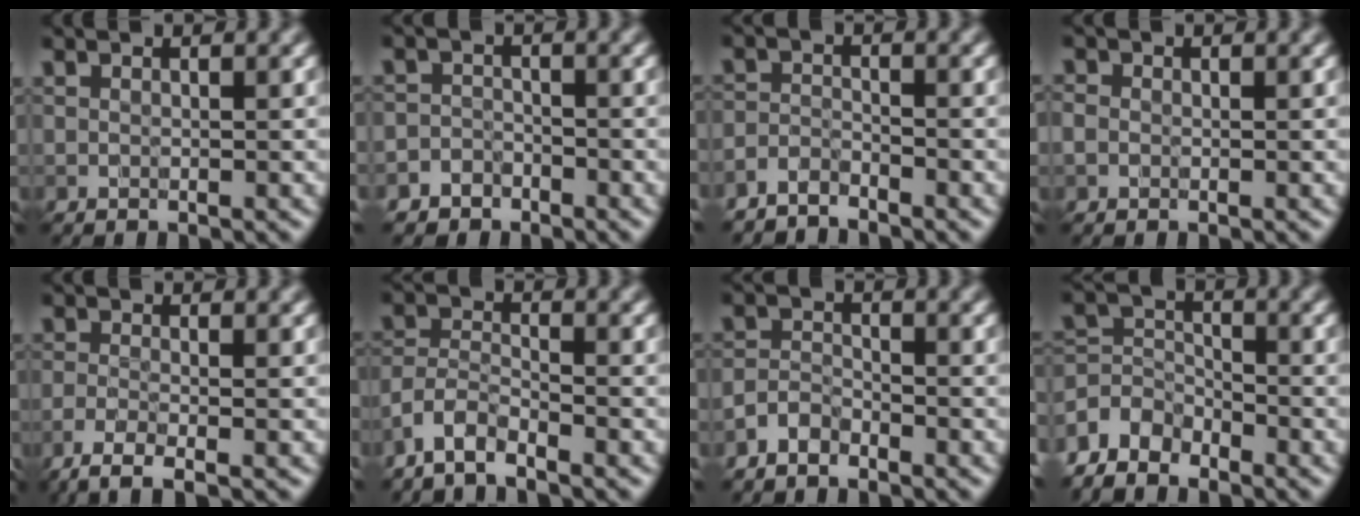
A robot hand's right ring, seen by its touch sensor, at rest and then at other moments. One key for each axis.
{"total": 2.1, "fx": -1.6, "fy": 1.4, "fz": -0.3, "tx": 0.028, "ty": 0.007, "tz": -0.036}
{"total": 2.3, "fx": -2.2, "fy": 0.4, "fz": 0.1, "tx": -0.001, "ty": 0.000, "tz": -0.053}
{"total": 1.3, "fx": -0.1, "fy": 1.1, "fz": 0.6, "tx": -0.005, "ty": 0.001, "tz": -0.008}
{"total": 2.7, "fx": -1.6, "fy": 0.5, "fz": 2.1, "tx": -0.040, "ty": -0.007, "tz": -0.041}
{"total": 2.7, "fx": -2.5, "fy": 0.4, "fz": 1.0, "tx": -0.023, "ty": 0.004, "tz": -0.060}
{"total": 1.8, "fx": -1.6, "fy": 0.7, "fz": 0.5, "tx": -0.005, "ty": 0.007, "tz": -0.036}
{"total": 3.8, "fx": -3.3, "fy": 1.8, "fz": 0.7, "tx": -0.012, "ty": 0.003, "tz": -0.074}